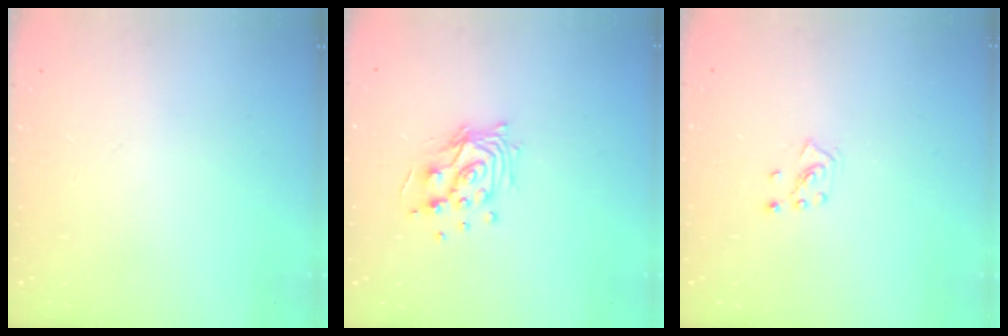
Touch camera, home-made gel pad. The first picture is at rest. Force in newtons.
{"total": 11.5, "press": 11.4, "slide": 1.0}
{"total": 2.8, "press": 2.8, "slide": 0.2}